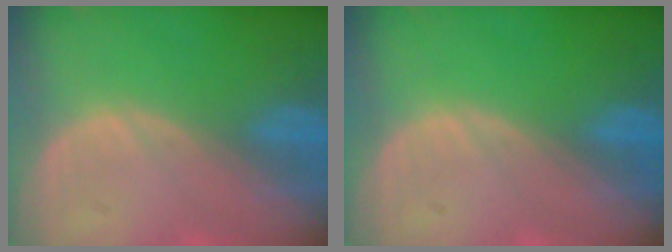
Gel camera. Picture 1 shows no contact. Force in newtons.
{"total": 0.0}